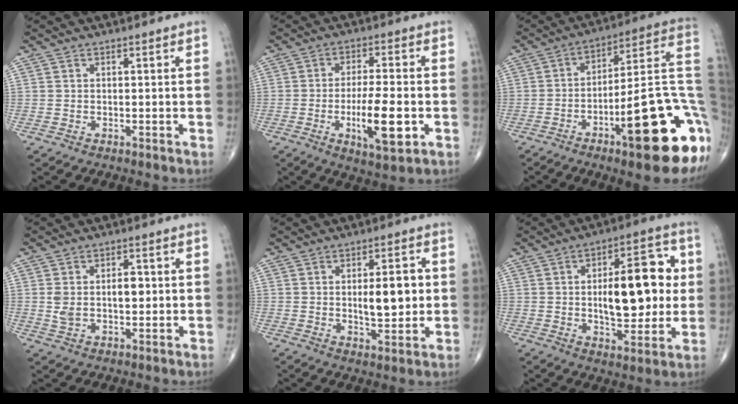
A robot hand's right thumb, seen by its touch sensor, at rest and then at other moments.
{"total": 11.2, "force": [-2.9, 3.3, 10.3], "torque": [-0.171, 0.000, -0.045]}
{"total": 25.3, "force": [-8.4, 6.2, 23.0], "torque": [-0.255, 0.035, -0.117]}
{"total": 6.4, "force": [0.6, 3.8, 5.2], "torque": [-0.083, 0.008, 0.014]}
{"total": 9.0, "force": [0.5, 3.7, 8.2], "torque": [-0.112, -0.004, 0.014]}
{"total": 17.8, "force": [1.5, 8.0, 15.8], "torque": [-0.196, 0.007, 0.022]}